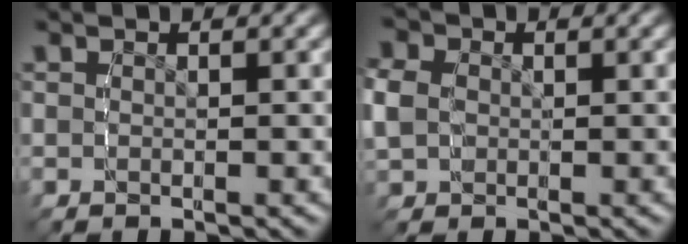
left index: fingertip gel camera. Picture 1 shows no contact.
{"total": 3.7, "force": [0.4, 3.3, 1.7], "torque": [-0.053, -0.008, 0.012]}